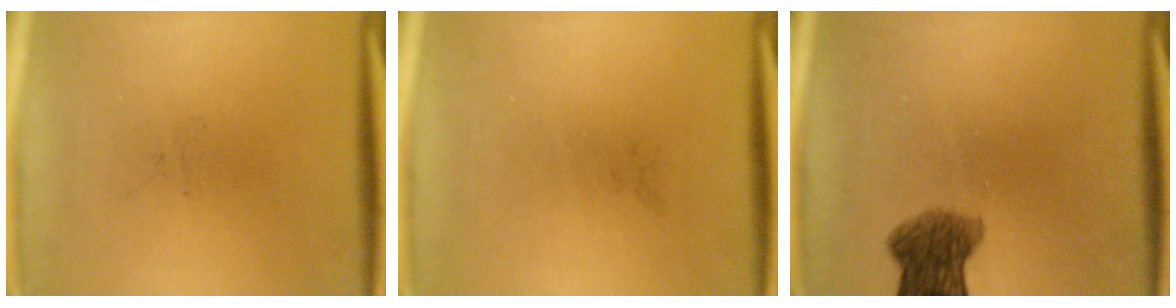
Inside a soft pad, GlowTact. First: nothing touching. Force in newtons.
{"total": 0.0}
{"total": 6.4}